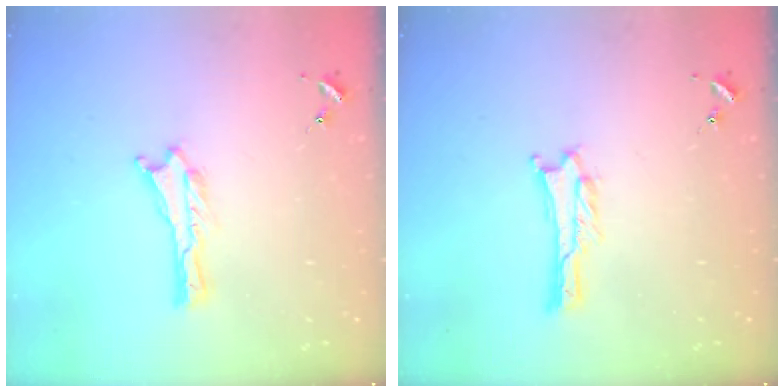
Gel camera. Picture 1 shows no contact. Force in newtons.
{"total": 1.0, "press": 1.0, "slide": 0.1}